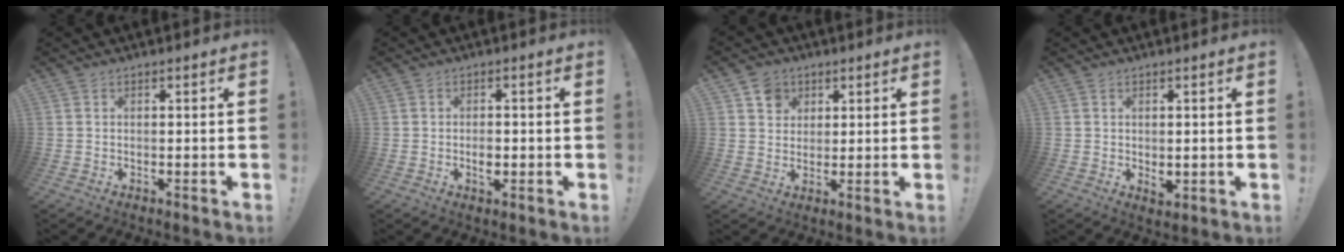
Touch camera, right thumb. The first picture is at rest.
{"total": 2.6, "force": [-0.5, 1.5, 2.0], "torque": [-0.018, 0.000, -0.010]}
{"total": 6.6, "force": [3.2, 5.6, 1.4], "torque": [-0.010, -0.017, 0.059]}
{"total": 2.2, "force": [0.5, 1.2, 1.8], "torque": [-0.020, -0.001, 0.012]}